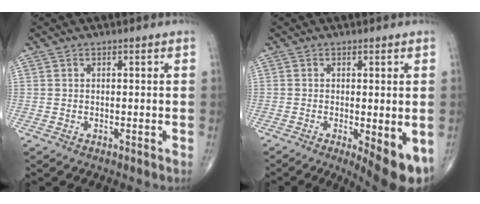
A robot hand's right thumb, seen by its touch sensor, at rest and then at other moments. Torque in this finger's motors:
{"motor_torque": [-0.15, 0.51, -0.12, -0.23, -0.03]}